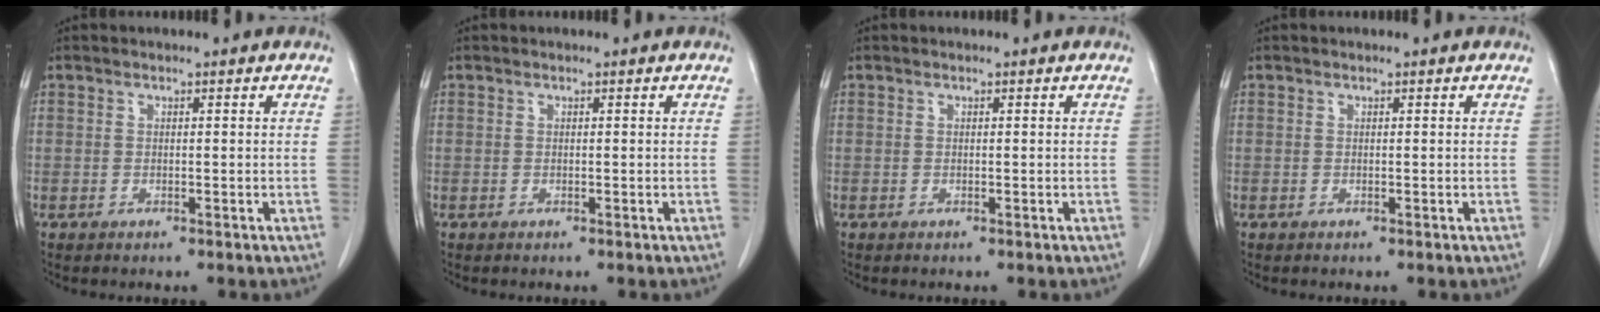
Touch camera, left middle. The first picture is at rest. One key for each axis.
{"total": 0.0}
{"total": 0.0}
{"total": 0.0}